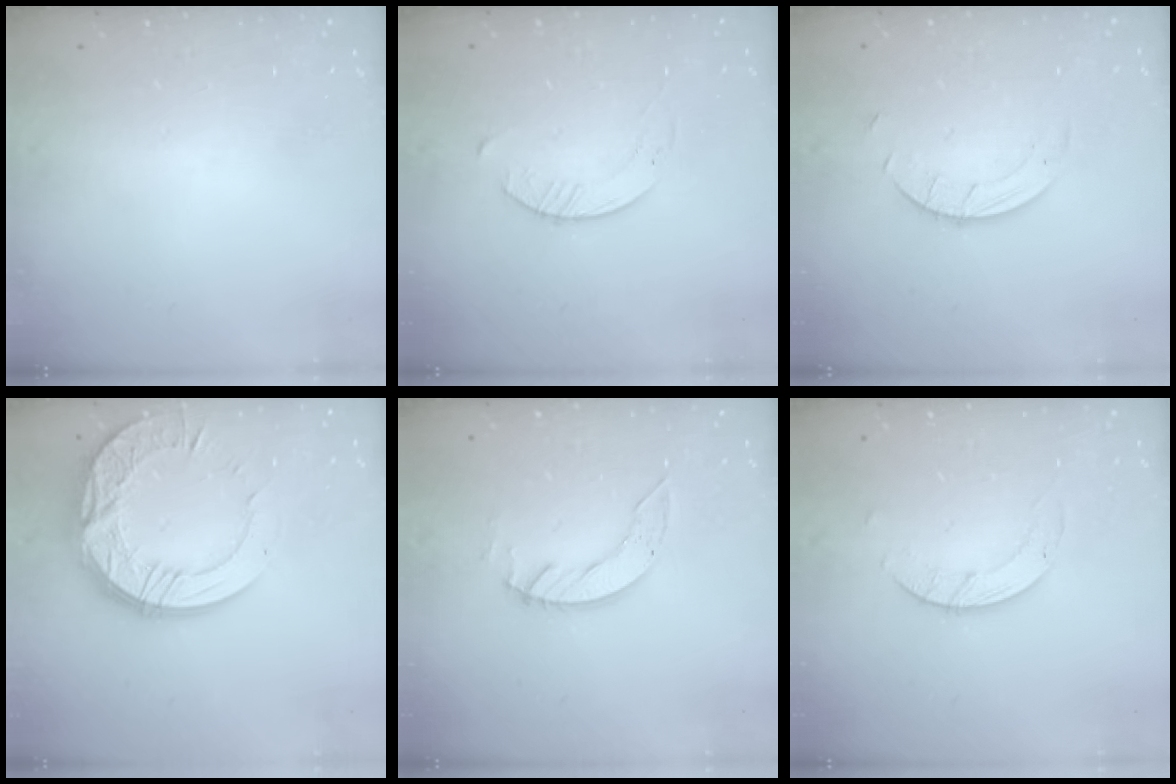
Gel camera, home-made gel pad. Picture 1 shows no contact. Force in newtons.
{"total": 3.9, "press": 3.9, "slide": 0.4}
{"total": 2.5, "press": 2.5, "slide": 0.2}
{"total": 18.7, "press": 18.7, "slide": 1.4}
{"total": 5.4, "press": 5.4, "slide": 0.1}
{"total": 2.8, "press": 2.8, "slide": 0.3}